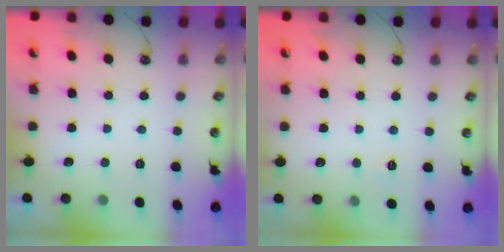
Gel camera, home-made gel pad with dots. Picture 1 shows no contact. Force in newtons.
{"total": 3.3, "press": 3.3, "slide": 0.4}